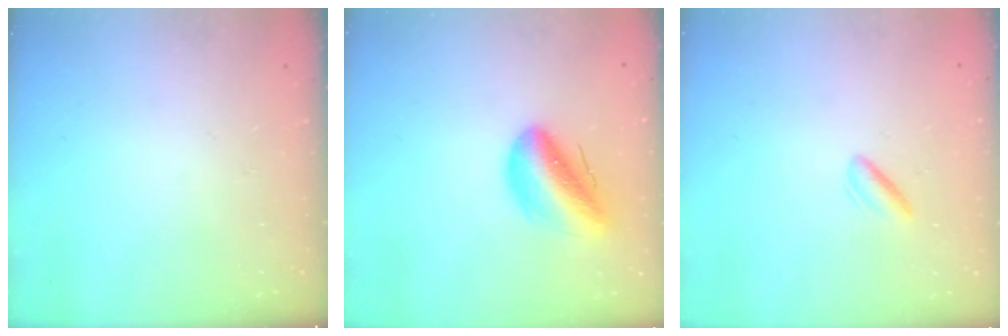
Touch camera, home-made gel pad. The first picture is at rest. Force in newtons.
{"total": 12.6, "press": 12.0, "slide": 3.7}
{"total": 1.0, "press": 0.8, "slide": 0.6}